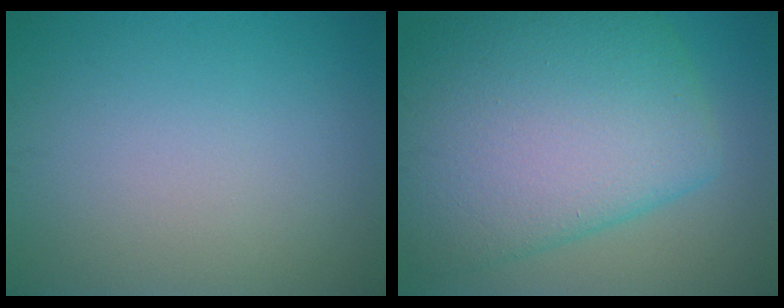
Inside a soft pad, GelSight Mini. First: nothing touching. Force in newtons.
{"total": 12.4, "press": 12.4, "slide": 0.6}